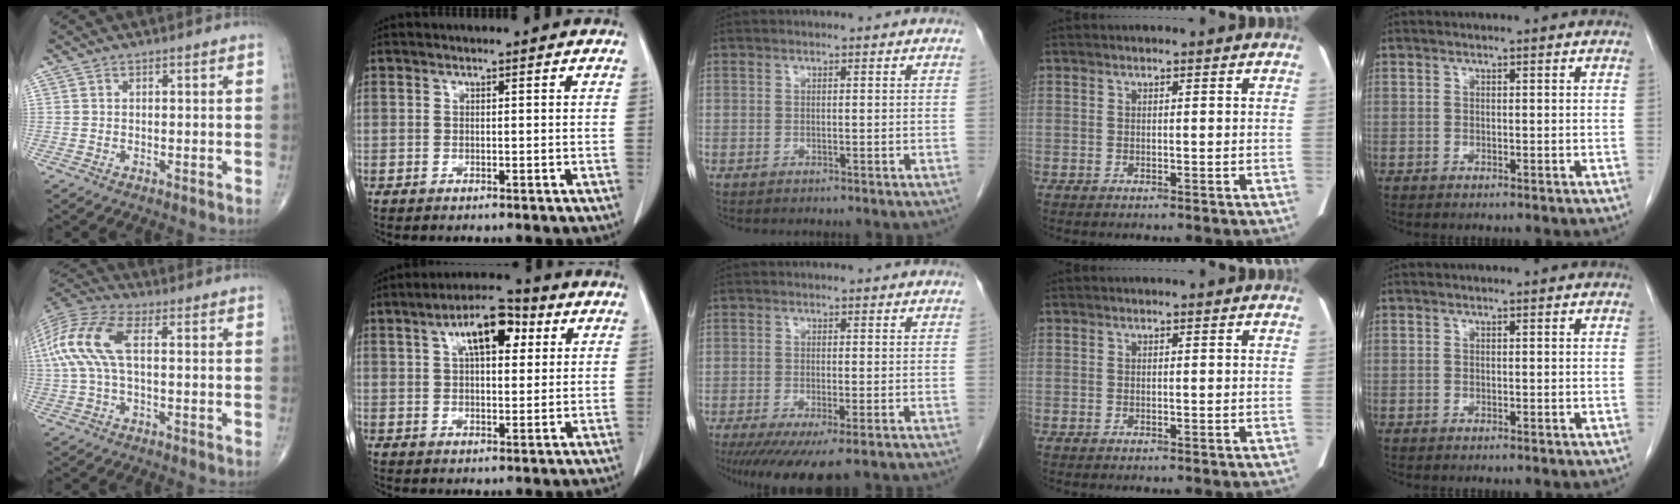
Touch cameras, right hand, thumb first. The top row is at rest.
{"thumb": {"total": 13.0, "force": [1.5, 6.0, 11.5], "torque": [-0.276, 0.033, 0.025]}, "index": {"total": 9.2, "force": [3.7, 3.6, 7.7], "torque": [-0.130, 0.025, 0.057]}, "middle": {"total": 8.4, "force": [-5.7, 1.2, 6.0], "torque": [-0.087, -0.021, -0.090]}}